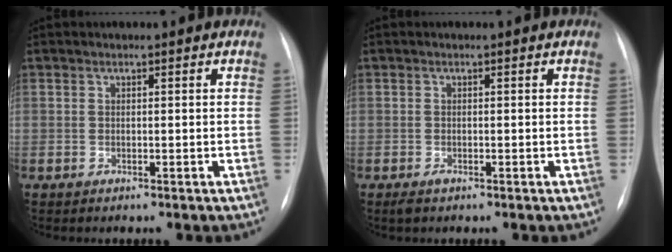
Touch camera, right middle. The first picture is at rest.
{"total": 1.0, "force": [-0.6, 0.3, 0.7], "torque": [-0.014, -0.002, -0.007]}